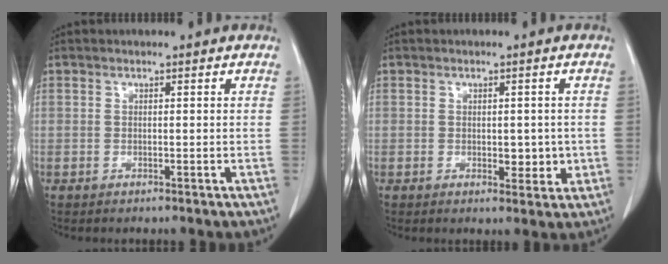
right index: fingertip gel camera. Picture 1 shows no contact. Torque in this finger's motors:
{"motor_torque": [0.06, 0.13, 0.06, 0.02]}